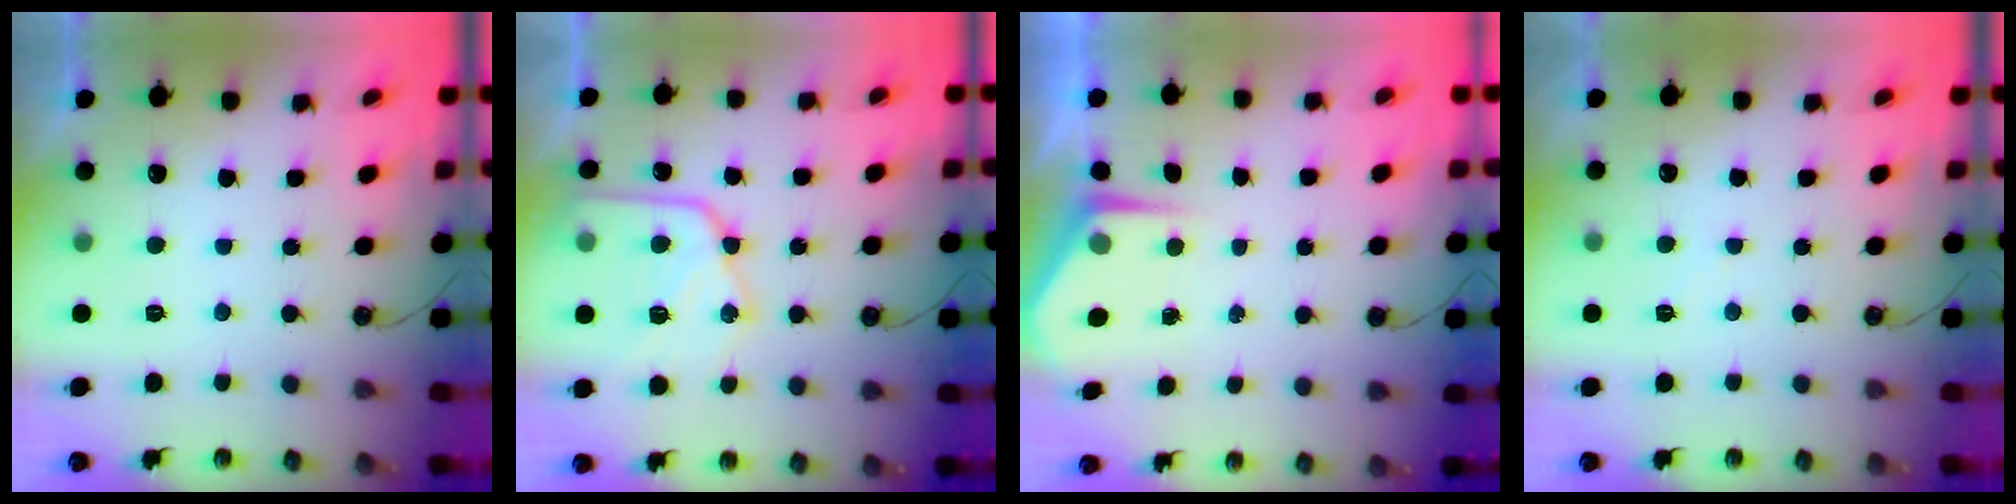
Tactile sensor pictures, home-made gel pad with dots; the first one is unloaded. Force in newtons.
{"total": 16.6, "press": 16.5, "slide": 1.6}
{"total": 4.4, "press": 4.3, "slide": 0.4}
{"total": 4.1, "press": 4.0, "slide": 0.8}